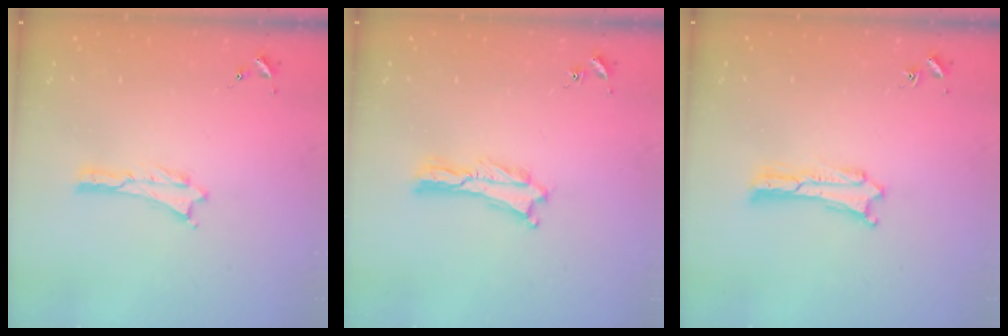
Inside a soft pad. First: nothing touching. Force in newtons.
{"total": 0.6, "press": 0.5, "slide": 0.2}
{"total": 0.0}